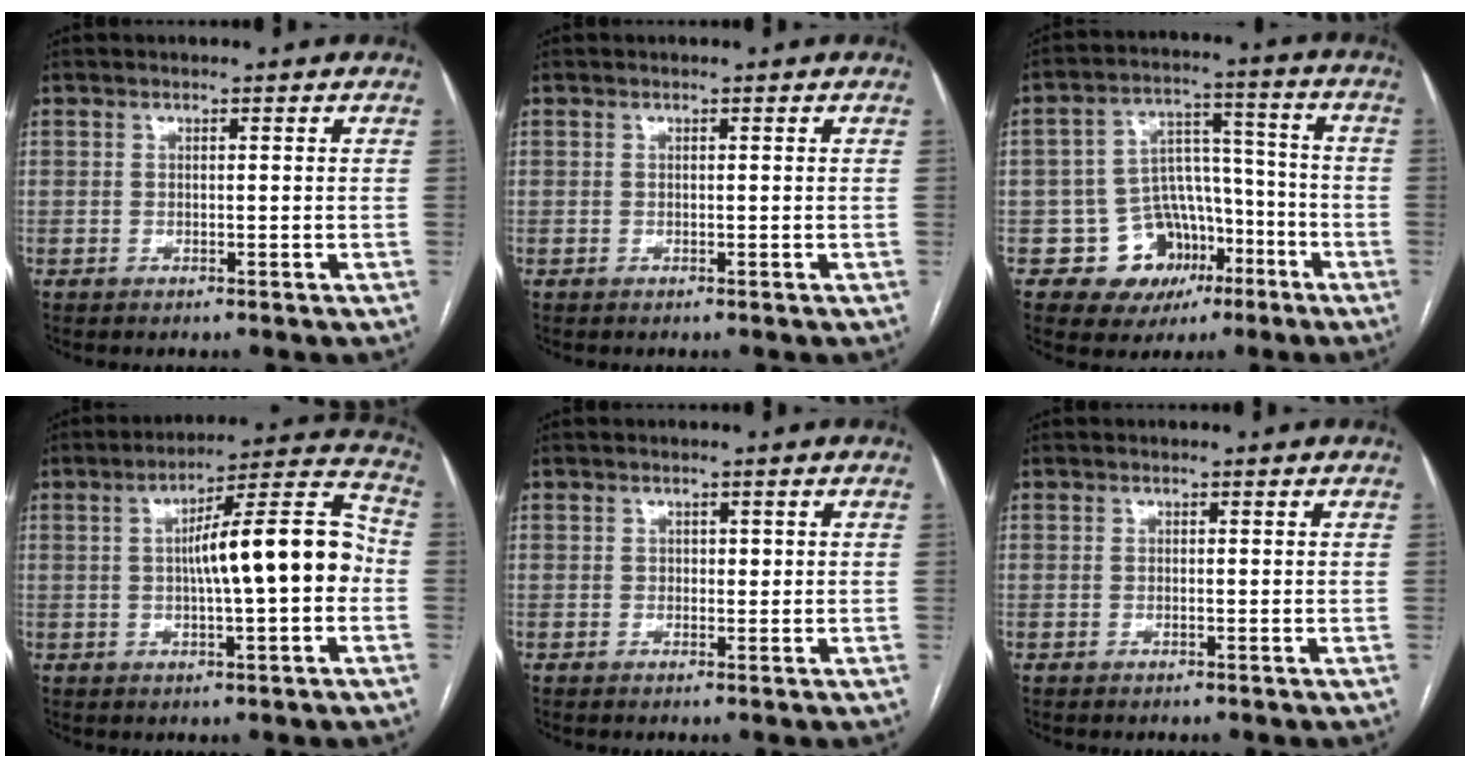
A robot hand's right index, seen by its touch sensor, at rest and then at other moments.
{"total": 0.0}
{"total": 10.6, "force": [-4.9, 8.8, 3.4], "torque": [-0.033, 0.045, -0.065]}
{"total": 13.7, "force": [-0.5, 1.9, 13.5], "torque": [-0.203, 0.035, -0.009]}
{"total": 1.0, "force": [0.2, 0.8, 0.7], "torque": [-0.004, 0.003, 0.002]}
{"total": 0.0}